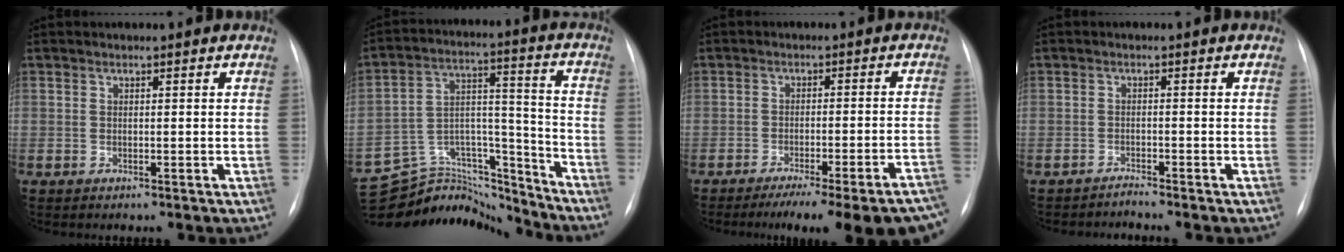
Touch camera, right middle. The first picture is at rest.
{"total": 17.6, "force": [-17.1, 3.9, 1.4], "torque": [-0.034, 0.060, -0.273]}
{"total": 20.8, "force": [-17.7, 1.9, 10.7], "torque": [-0.066, -0.002, -0.221]}
{"total": 1.4, "force": [-1.3, -0.4, -0.5], "torque": [0.010, -0.008, -0.020]}